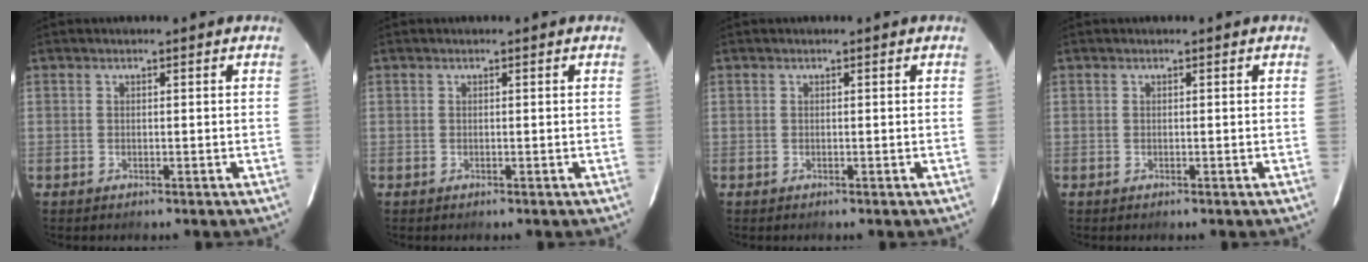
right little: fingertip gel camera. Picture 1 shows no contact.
{"total": 0.0}
{"total": 0.0}
{"total": 0.0}